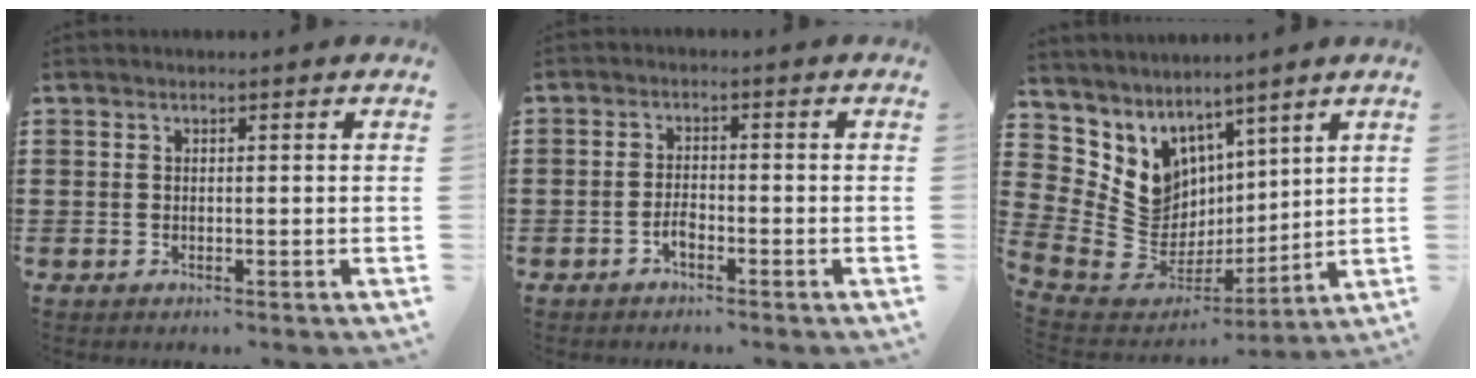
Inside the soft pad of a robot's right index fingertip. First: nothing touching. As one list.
[{"total": 1.9, "force": [-1.3, 0.7, 1.2], "torque": [-0.027, -0.001, -0.025]}, {"total": 8.9, "force": [3.8, 7.6, 2.8], "torque": [-0.108, -0.044, 0.082]}]